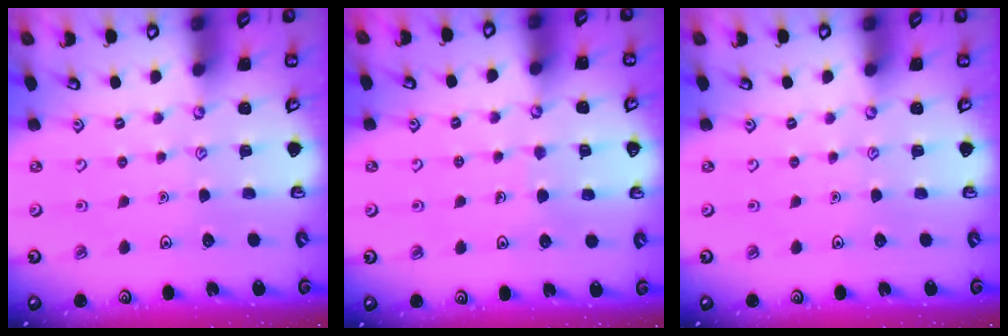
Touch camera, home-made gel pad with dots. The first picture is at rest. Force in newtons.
{"total": 4.2, "press": 4.2, "slide": 0.3}
{"total": 0.0}